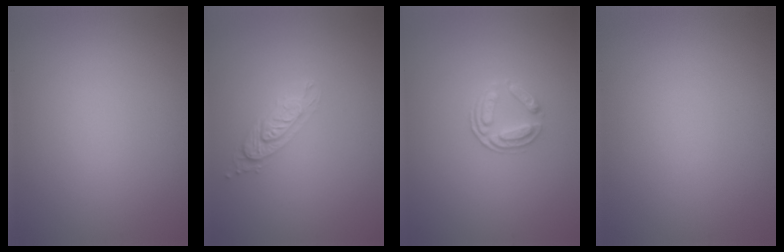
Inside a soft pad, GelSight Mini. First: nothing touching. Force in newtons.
{"total": 2.0, "press": 1.9, "slide": 0.6}
{"total": 2.0, "press": 1.4, "slide": 1.4}
{"total": 0.0}